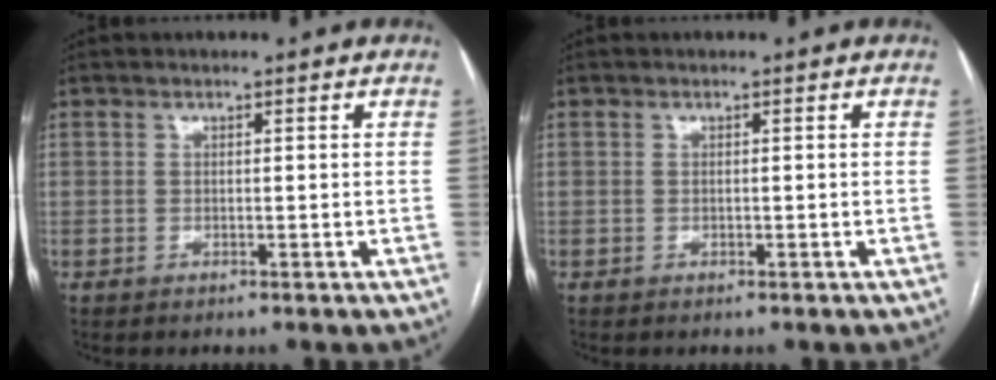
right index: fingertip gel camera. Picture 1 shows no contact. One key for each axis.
{"total": 0.0}